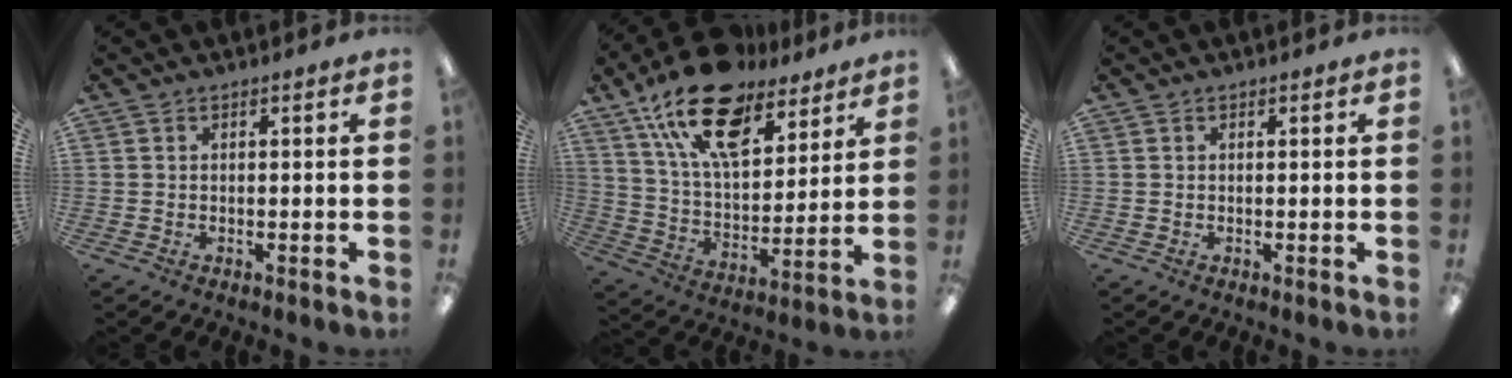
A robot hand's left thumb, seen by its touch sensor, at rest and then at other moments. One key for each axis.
{"total": 20.3, "fx": 13.7, "fy": 9.6, "fz": 11.4, "tx": -0.208, "ty": -0.068, "tz": 0.246}
{"total": 0.0}